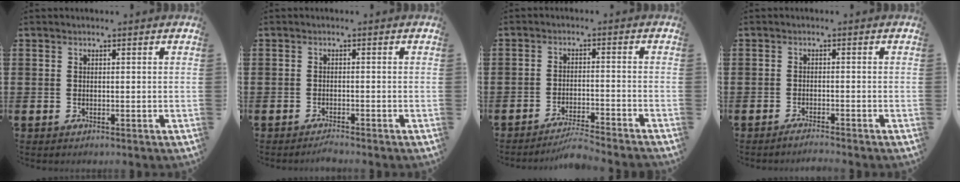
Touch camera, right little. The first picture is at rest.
{"total": 1.1, "force": [-1.0, -0.1, 0.3], "torque": [-0.007, -0.001, -0.020]}
{"total": 3.7, "force": [-3.5, -0.3, 1.2], "torque": [-0.021, -0.001, -0.069]}
{"total": 1.4, "force": [-1.3, -0.1, 0.4], "torque": [-0.007, -0.001, -0.026]}